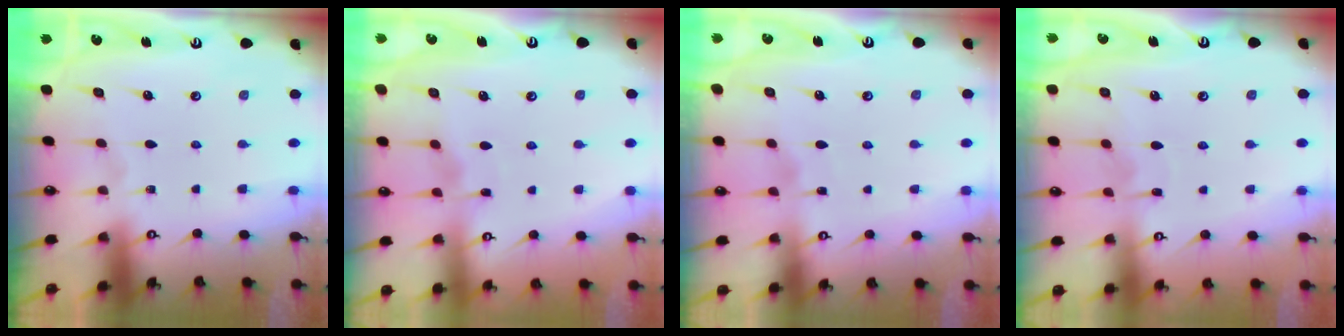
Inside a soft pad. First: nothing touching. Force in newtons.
{"total": 3.2, "press": 3.1, "slide": 0.4}
{"total": 2.2, "press": 2.1, "slide": 0.3}
{"total": 3.9, "press": 3.8, "slide": 0.3}